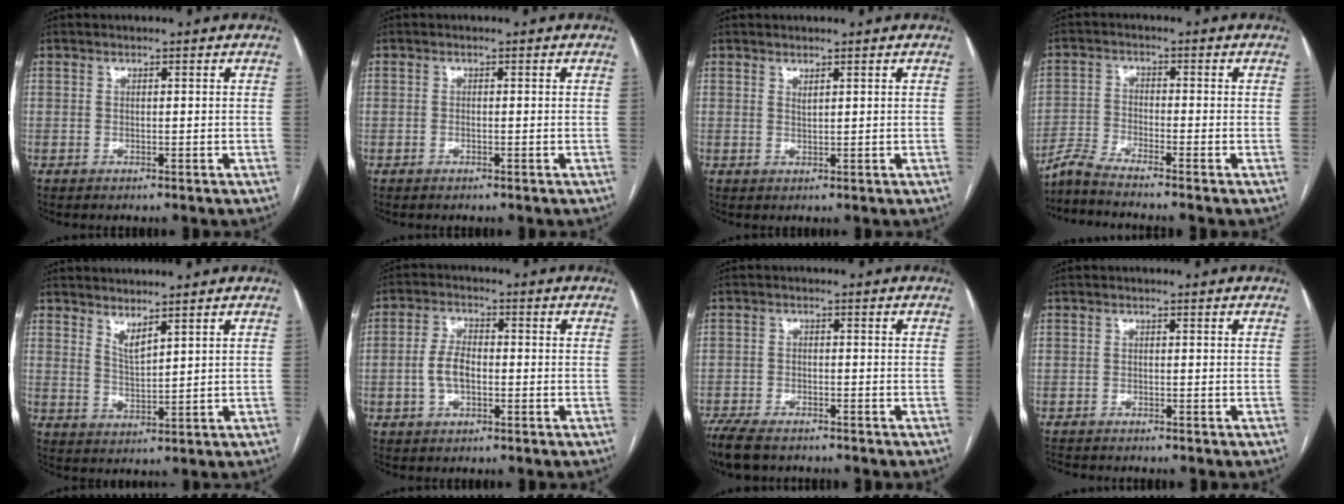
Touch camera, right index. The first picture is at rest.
{"total": 0.0}
{"total": 0.9, "force": [0.7, 0.1, 0.5], "torque": [-0.011, -0.005, 0.016]}
{"total": 4.9, "force": [-4.5, -1.5, 1.3], "torque": [-0.036, -0.022, -0.090]}
{"total": 3.1, "force": [2.5, 0.2, 1.7], "torque": [-0.035, -0.017, 0.055]}
{"total": 4.7, "force": [-0.8, 2.4, 3.9], "torque": [-0.088, 0.011, -0.013]}
{"total": 7.4, "force": [-6.1, 2.3, 3.6], "torque": [-0.064, -0.016, -0.102]}
{"total": 1.8, "force": [-1.7, 0.4, 0.3], "torque": [-0.004, -0.008, -0.026]}